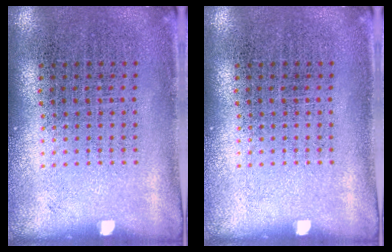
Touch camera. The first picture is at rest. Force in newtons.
{"total": 0.0}